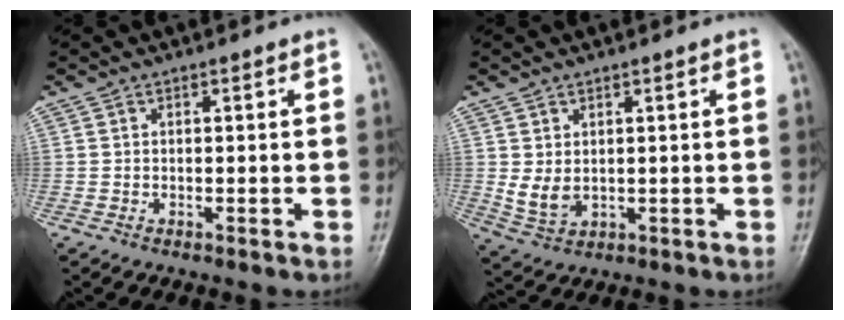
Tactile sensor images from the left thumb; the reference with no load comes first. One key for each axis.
{"total": 4.2, "fx": 0.7, "fy": 2.8, "fz": 3.0, "tx": -0.051, "ty": -0.010, "tz": 0.027}